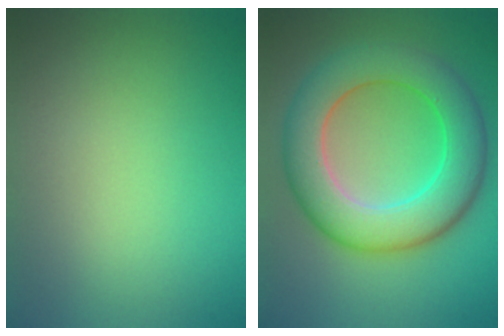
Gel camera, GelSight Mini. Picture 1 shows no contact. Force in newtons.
{"total": 8.6, "press": 8.5, "slide": 0.5}